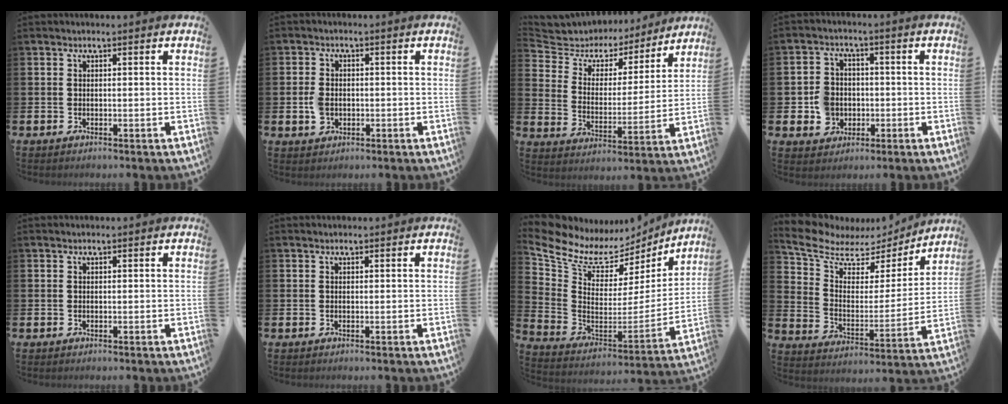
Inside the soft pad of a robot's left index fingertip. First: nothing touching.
{"total": 2.8, "force": [-0.3, 2.2, 1.7], "torque": [-0.035, 0.008, -0.007]}
{"total": 6.9, "force": [6.1, 3.2, 0.6], "torque": [-0.051, -0.050, 0.104]}
{"total": 5.1, "force": [-0.4, 4.8, 1.6], "torque": [-0.043, 0.016, -0.007]}
{"total": 0.0}
{"total": 0.5, "force": [0.5, 0.1, 0.1], "torque": [0.006, -0.002, 0.007]}
{"total": 8.8, "force": [6.9, 4.7, 2.7], "torque": [-0.103, -0.045, 0.121]}
{"total": 7.7, "force": [6.6, 3.5, 1.7], "torque": [-0.082, -0.044, 0.115]}